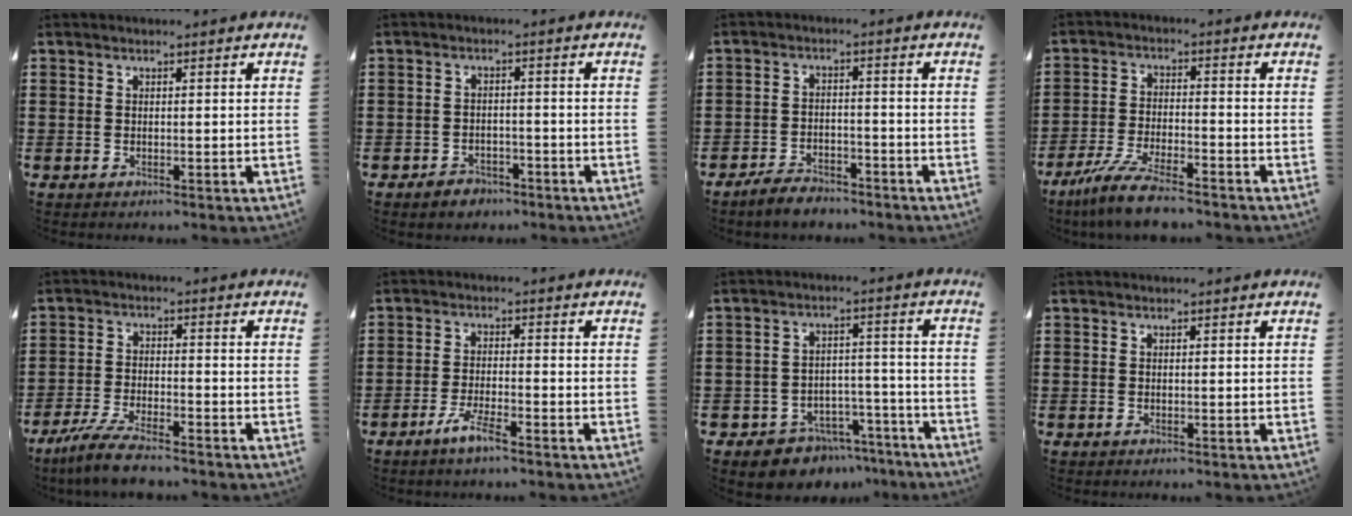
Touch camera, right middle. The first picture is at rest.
{"total": 2.1, "force": [-1.9, 0.9, 0.2], "torque": [-0.011, 0.002, -0.040]}
{"total": 3.6, "force": [-3.5, 0.8, 0.7], "torque": [-0.024, 0.005, -0.072]}
{"total": 7.0, "force": [-6.0, 0.6, 3.7], "torque": [-0.091, -0.012, -0.118]}
{"total": 5.7, "force": [-4.9, 0.5, 2.8], "torque": [-0.074, -0.013, -0.097]}
{"total": 4.2, "force": [-2.9, 0.3, 3.0], "torque": [-0.064, -0.005, -0.053]}
{"total": 5.7, "force": [-5.3, 2.1, 0.4], "torque": [-0.010, 0.024, -0.104]}
{"total": 0.0}